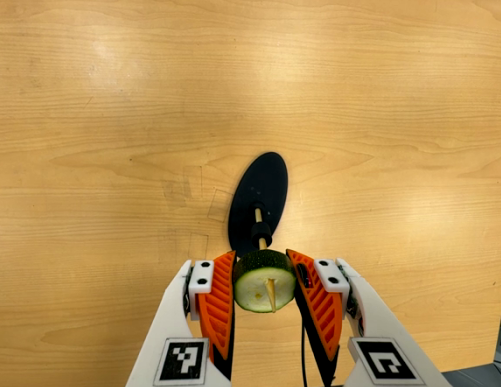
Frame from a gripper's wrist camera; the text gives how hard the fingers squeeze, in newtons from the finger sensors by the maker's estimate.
{"total": 10.8, "left": 10.6, "right": 11.1}